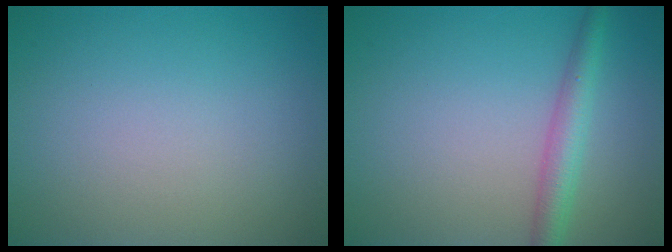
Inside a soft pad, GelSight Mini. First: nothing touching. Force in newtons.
{"total": 3.0, "press": 3.0, "slide": 0.1}